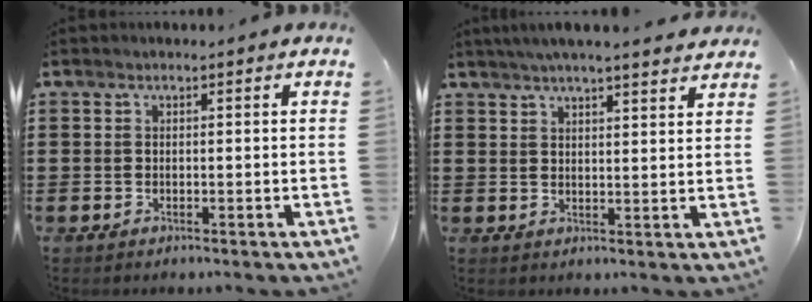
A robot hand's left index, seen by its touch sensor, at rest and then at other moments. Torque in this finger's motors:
{"motor_torque": [1.07, -1.07, 0.48, 0.15]}